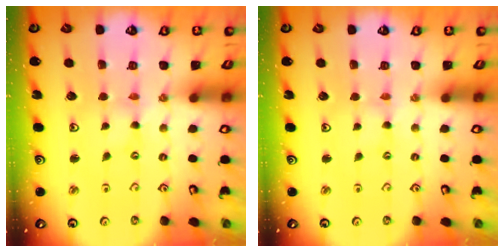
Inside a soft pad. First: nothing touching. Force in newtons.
{"total": 1.1, "press": 1.1, "slide": 0.2}